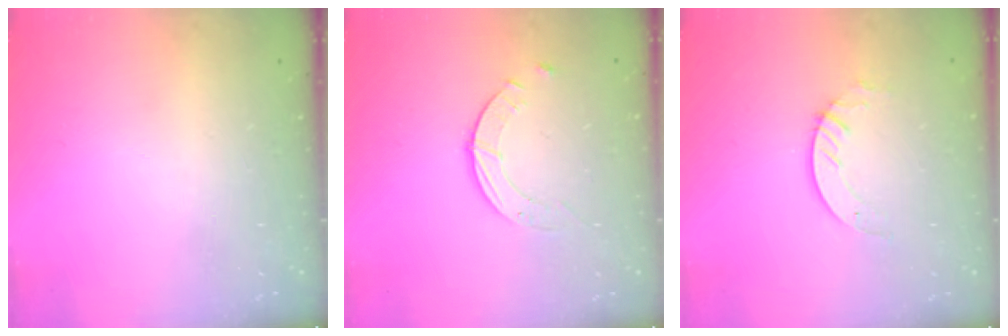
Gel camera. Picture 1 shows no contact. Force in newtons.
{"total": 2.3, "press": 2.3, "slide": 0.3}
{"total": 3.1, "press": 3.1, "slide": 0.2}